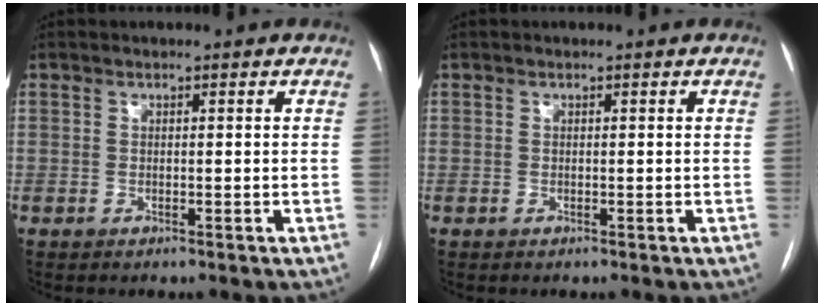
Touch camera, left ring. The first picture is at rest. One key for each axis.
{"total": 0.0}